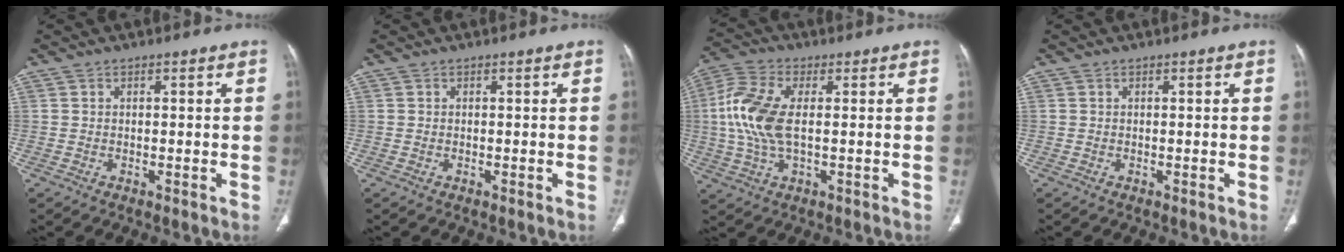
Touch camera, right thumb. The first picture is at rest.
{"total": 0.0}
{"total": 11.3, "force": [0.7, 5.4, 9.9], "torque": [-0.238, 0.010, 0.012]}
{"total": 0.0}